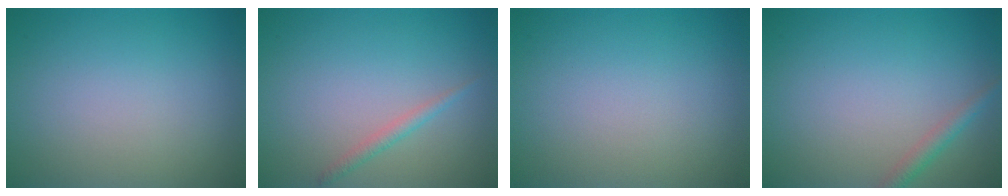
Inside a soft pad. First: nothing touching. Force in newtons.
{"total": 1.2, "press": 1.2, "slide": 0.0}
{"total": 0.0}
{"total": 1.5, "press": 1.5, "slide": 0.0}